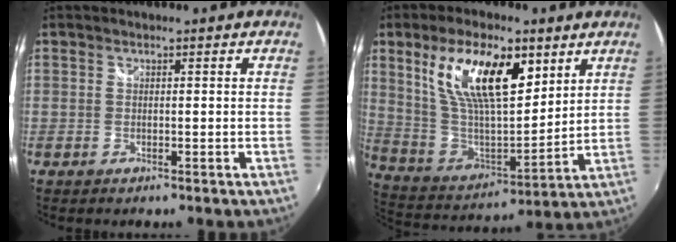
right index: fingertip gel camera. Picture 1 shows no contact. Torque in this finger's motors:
{"motor_torque": [1.20, 0.94, 0.87, 0.21]}